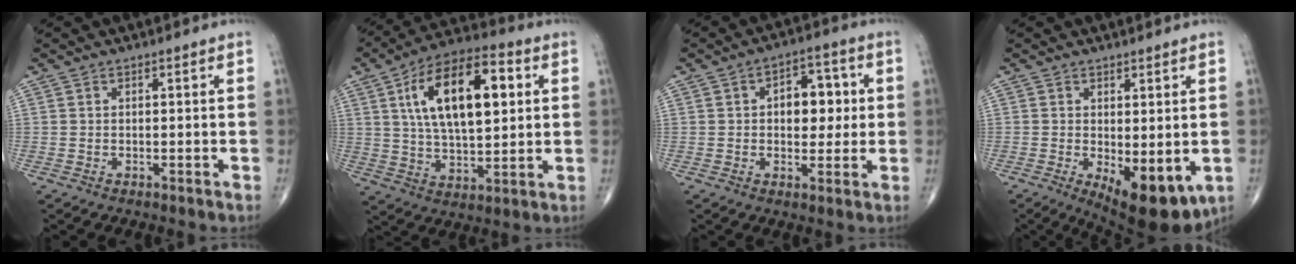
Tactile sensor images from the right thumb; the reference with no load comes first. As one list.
[{"total": 19.9, "force": [5.2, 9.2, 16.8], "torque": [-0.267, 0.005, 0.085]}, {"total": 8.8, "force": [1.1, 5.6, 6.8], "torque": [-0.056, 0.010, 0.016]}, {"total": 11.1, "force": [-3.0, 4.7, 9.6], "torque": [-0.121, -0.022, -0.029]}]